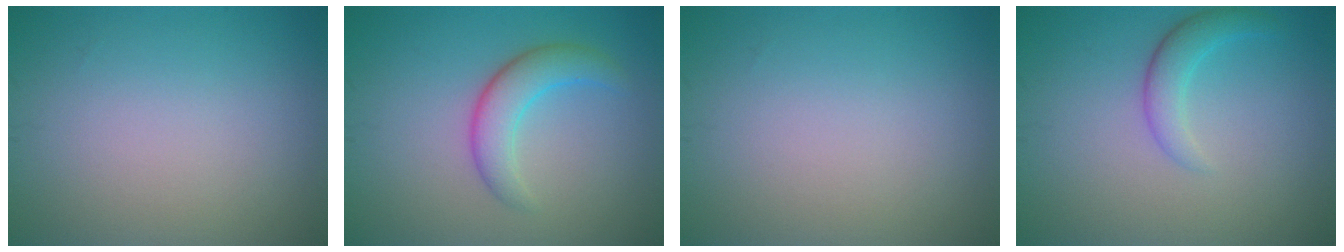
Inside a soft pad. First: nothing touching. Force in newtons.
{"total": 3.6, "press": 3.6, "slide": 0.1}
{"total": 0.0}
{"total": 2.4, "press": 2.4, "slide": 0.1}